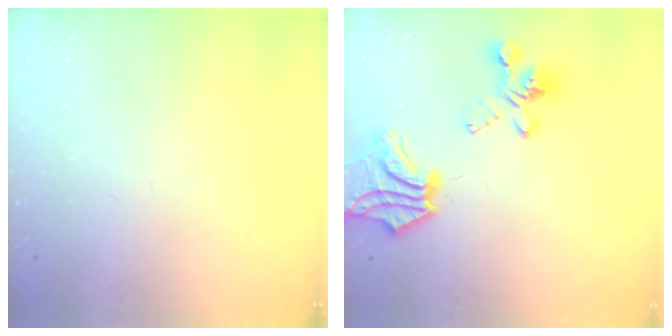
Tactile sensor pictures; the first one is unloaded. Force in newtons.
{"total": 11.1, "press": 10.7, "slide": 2.8}